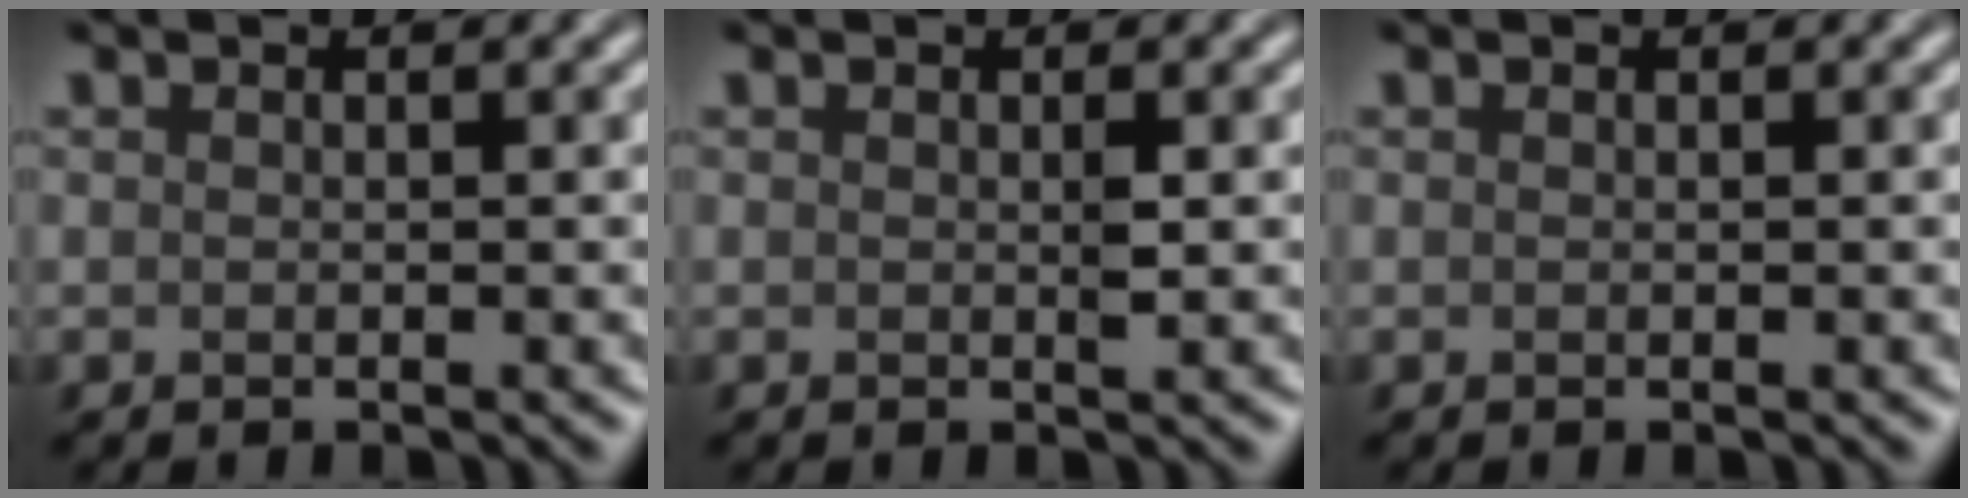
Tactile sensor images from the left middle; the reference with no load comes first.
{"total": 0.8, "force": [0.1, 0.1, 0.7], "torque": [-0.013, -0.001, 0.000]}
{"total": 0.0}